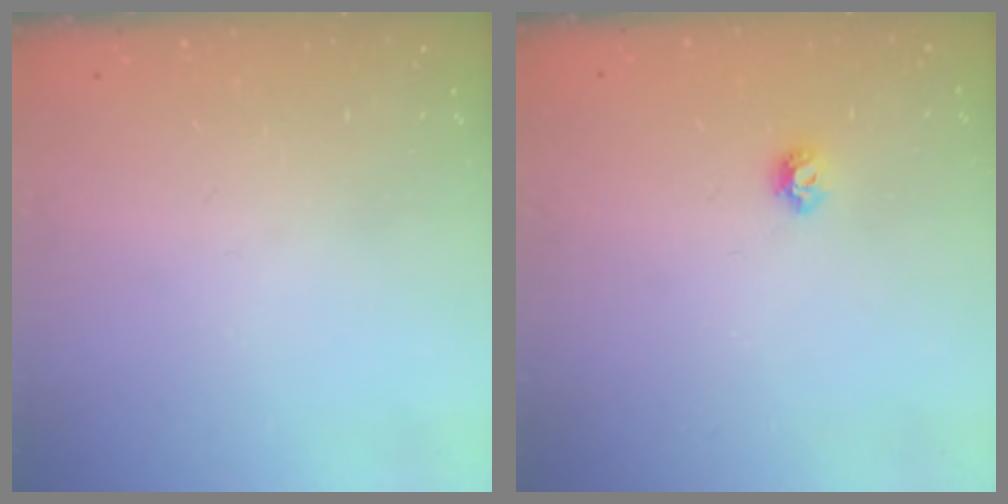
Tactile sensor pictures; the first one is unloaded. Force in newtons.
{"total": 4.9, "press": 4.8, "slide": 0.9}